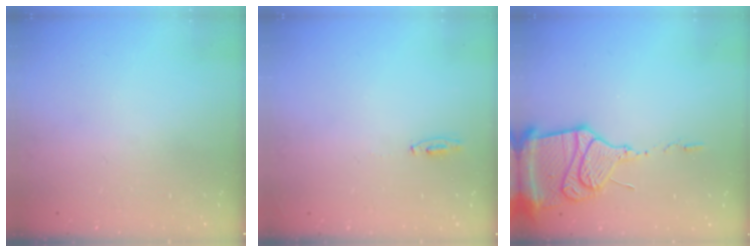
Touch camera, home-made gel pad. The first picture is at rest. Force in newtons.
{"total": 15.9, "press": 4.3, "slide": 15.3}
{"total": 16.9, "press": 16.8, "slide": 1.8}